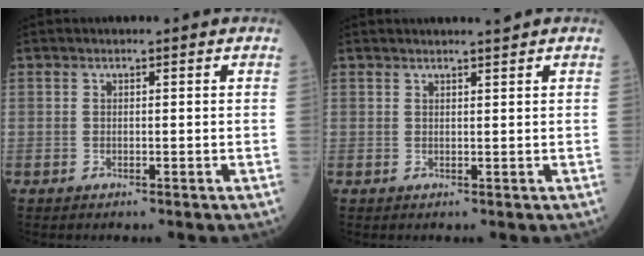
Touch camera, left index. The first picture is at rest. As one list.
[{"total": 2.0, "force": [1.9, -0.2, 0.6], "torque": [-0.008, 0.005, 0.029]}]